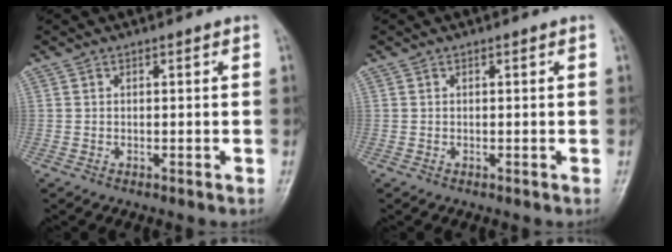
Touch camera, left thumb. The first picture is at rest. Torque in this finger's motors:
{"motor_torque": [0.00, 0.00, 0.00, 0.00, 0.00]}